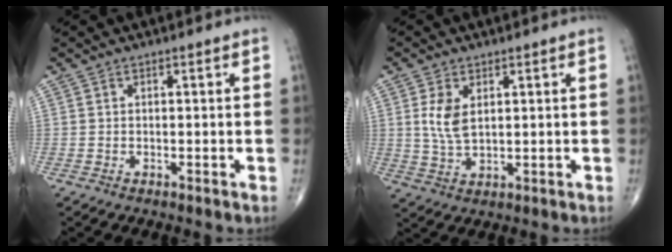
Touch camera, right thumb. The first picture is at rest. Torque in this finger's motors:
{"motor_torque": [-0.28, 0.50, 0.52, 0.16, 0.02]}